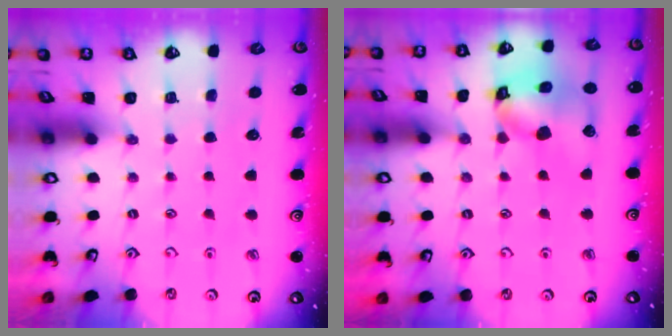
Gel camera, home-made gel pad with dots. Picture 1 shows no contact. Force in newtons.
{"total": 14.4, "press": 14.2, "slide": 1.9}